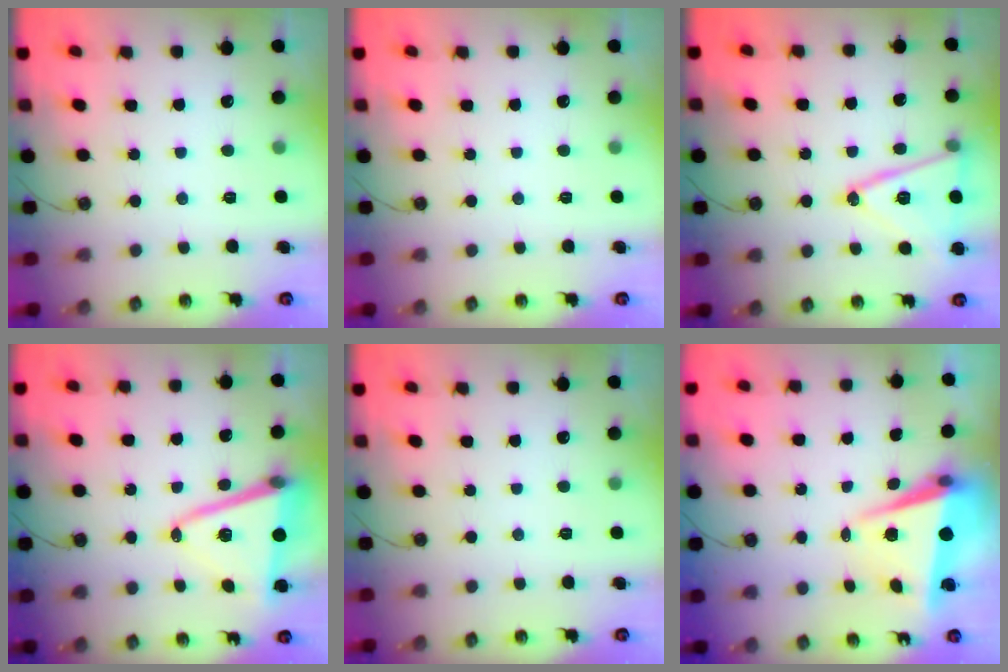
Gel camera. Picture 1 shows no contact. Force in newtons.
{"total": 0.0}
{"total": 16.9, "press": 16.5, "slide": 3.5}
{"total": 13.1, "press": 12.8, "slide": 2.8}
{"total": 2.0, "press": 0.4, "slide": 2.0}
{"total": 6.5, "press": 6.2, "slide": 1.9}